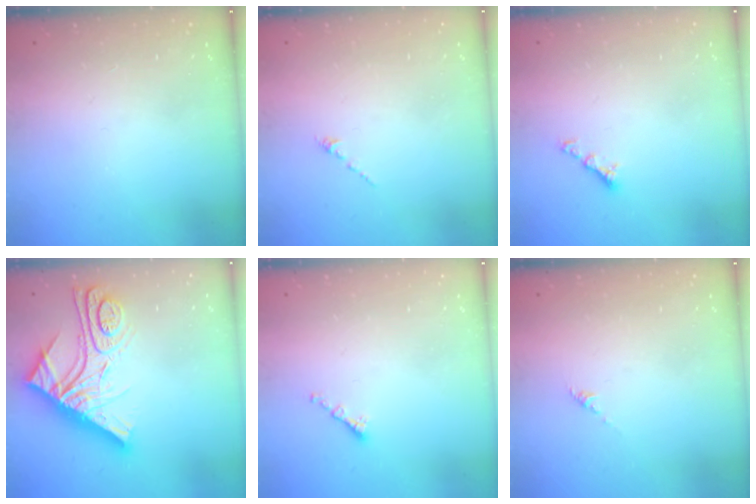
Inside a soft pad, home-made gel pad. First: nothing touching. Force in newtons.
{"total": 0.0}
{"total": 3.9, "press": 3.9, "slide": 0.6}
{"total": 17.1, "press": 17.0, "slide": 1.5}
{"total": 1.4, "press": 1.2, "slide": 0.6}
{"total": 0.0}